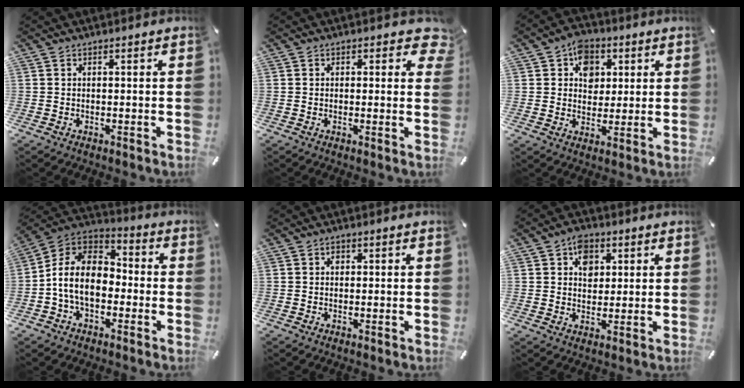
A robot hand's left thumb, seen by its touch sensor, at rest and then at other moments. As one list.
[{"total": 3.0, "force": [1.1, 1.9, 2.1], "torque": [-0.012, -0.003, 0.013]}, {"total": 7.8, "force": [2.2, 6.6, 3.6], "torque": [-0.039, 0.001, 0.033]}, {"total": 11.4, "force": [-3.6, 8.1, 7.1], "torque": [-0.167, 0.020, -0.074]}, {"total": 1.0, "force": [0.1, 0.8, 0.4], "torque": [-0.009, 0.005, 0.001]}, {"total": 6.1, "force": [1.8, 4.8, 3.2], "torque": [-0.032, -0.004, 0.025]}]